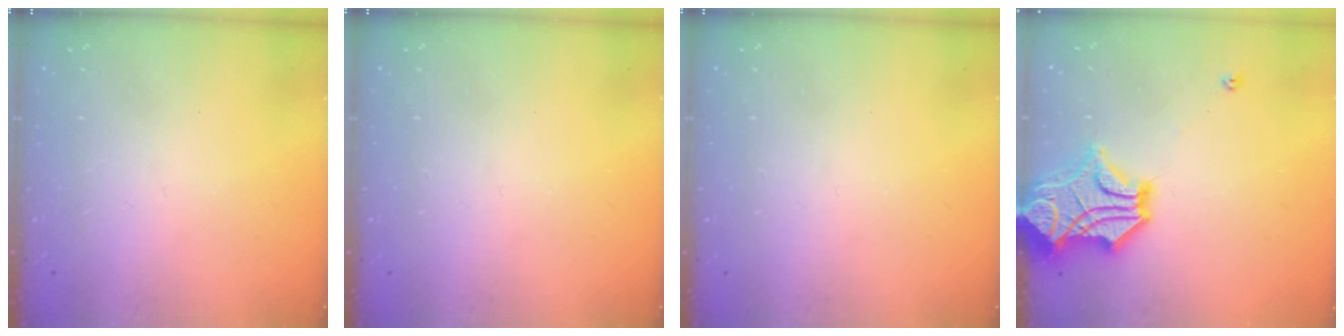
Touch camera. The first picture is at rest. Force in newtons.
{"total": 0.0}
{"total": 0.0}
{"total": 11.3, "press": 11.1, "slide": 2.3}